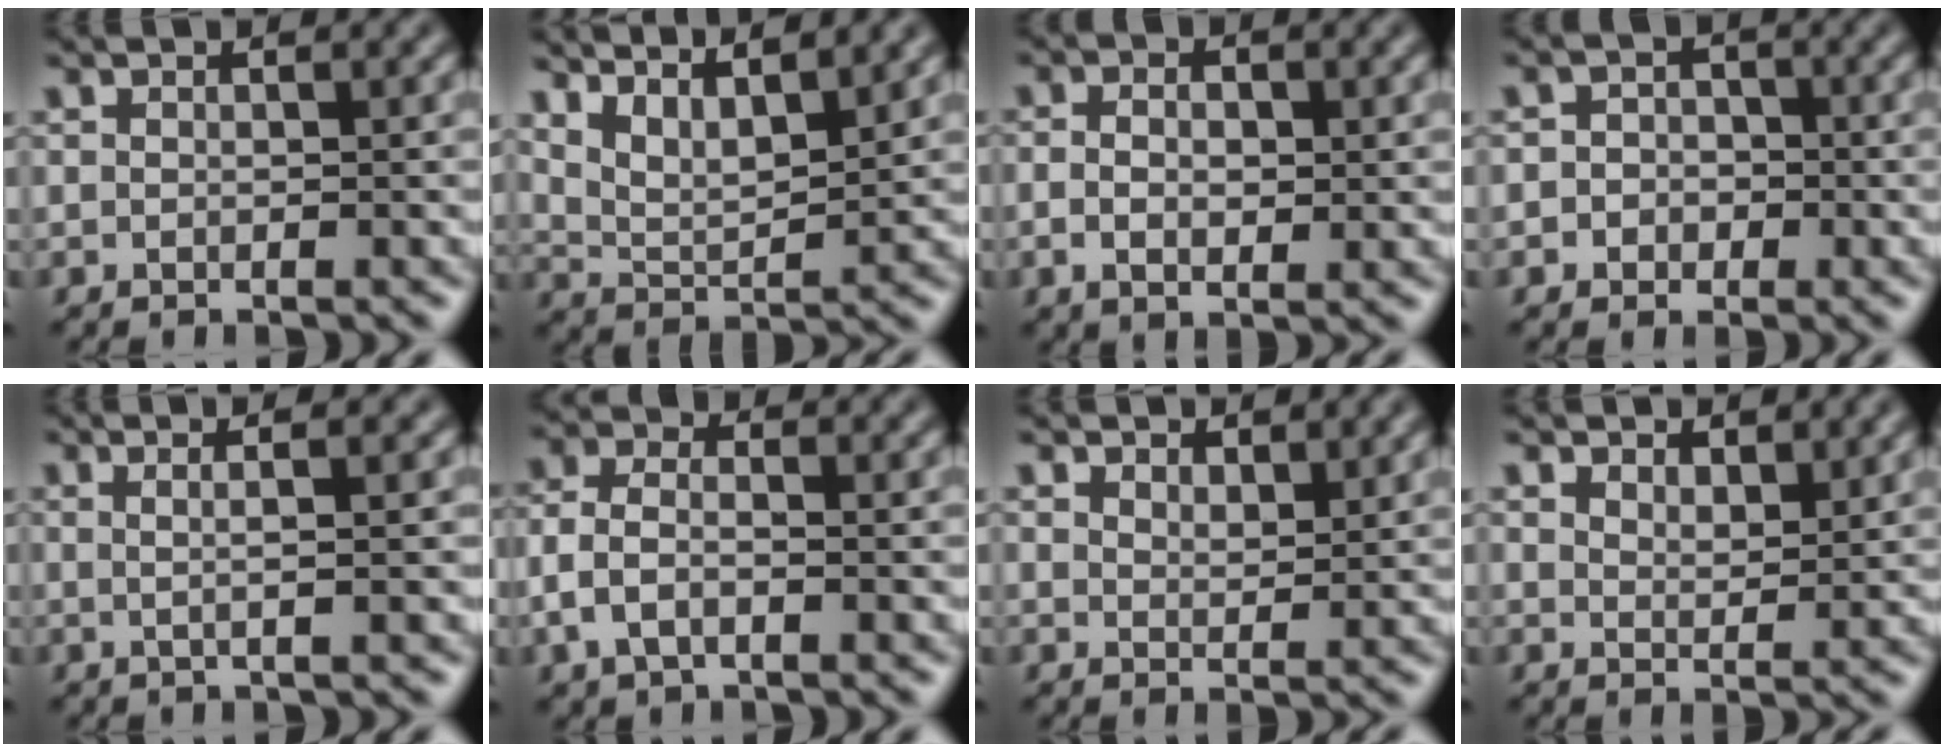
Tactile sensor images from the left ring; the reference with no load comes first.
{"total": 5.9, "force": [4.7, 1.8, 3.1], "torque": [-0.062, 0.012, 0.071]}
{"total": 2.8, "force": [0.0, 1.7, 2.2], "torque": [-0.046, -0.002, 0.000]}
{"total": 2.6, "force": [-0.5, 2.4, 0.7], "torque": [0.015, 0.010, -0.031]}
{"total": 3.1, "force": [1.0, 1.1, 2.8], "torque": [-0.032, 0.008, -0.016]}
{"total": 3.5, "force": [-1.0, 2.2, 2.5], "torque": [-0.064, 0.005, -0.028]}
{"total": 2.5, "force": [2.2, 0.8, 0.8], "torque": [-0.017, 0.002, 0.036]}
{"total": 2.9, "force": [2.6, 0.9, 1.0], "torque": [-0.023, 0.002, 0.040]}